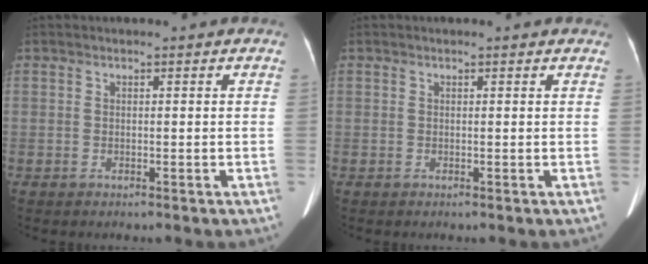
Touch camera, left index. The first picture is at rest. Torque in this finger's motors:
{"motor_torque": [-0.01, -0.09, -0.12, -0.01]}